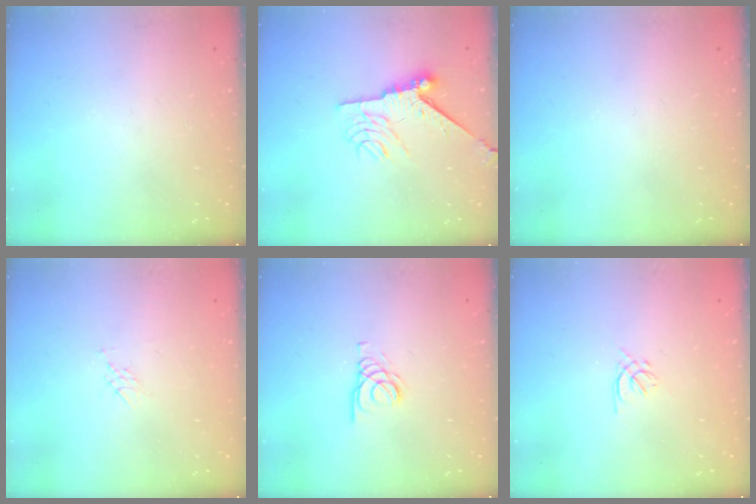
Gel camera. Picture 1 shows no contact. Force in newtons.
{"total": 9.6, "press": 9.5, "slide": 1.0}
{"total": 0.0}
{"total": 3.5, "press": 3.3, "slide": 1.1}
{"total": 2.1, "press": 2.1, "slide": 0.2}
{"total": 1.4, "press": 1.3, "slide": 0.5}